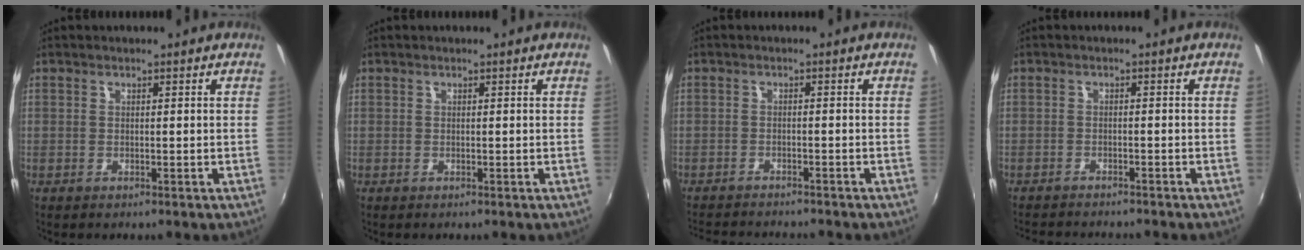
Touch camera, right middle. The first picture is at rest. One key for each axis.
{"total": 0.0}
{"total": 8.0, "fx": -7.4, "fy": 1.0, "fz": 2.8, "tx": -0.069, "ty": -0.013, "tz": -0.114}
{"total": 6.8, "fx": -6.3, "fy": 0.9, "fz": 2.4, "tx": -0.057, "ty": -0.013, "tz": -0.094}